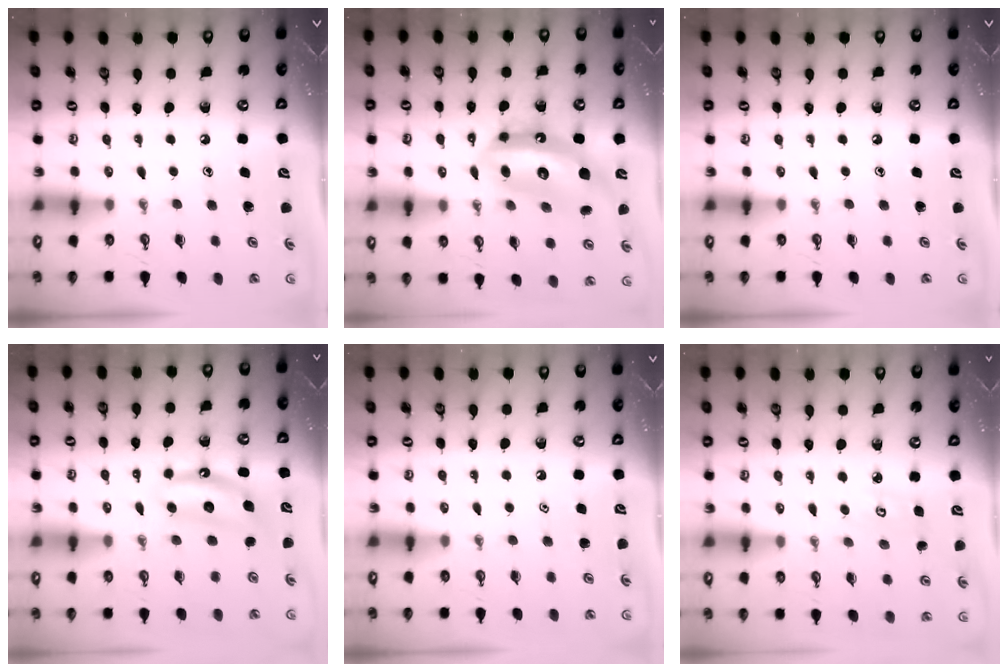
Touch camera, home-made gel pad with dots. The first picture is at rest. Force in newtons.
{"total": 14.1, "press": 14.0, "slide": 1.7}
{"total": 0.0}
{"total": 6.7, "press": 6.6, "slide": 0.4}
{"total": 0.9, "press": 0.7, "slide": 0.5}
{"total": 4.2, "press": 4.1, "slide": 0.5}